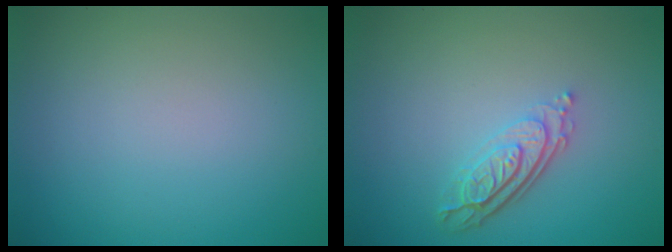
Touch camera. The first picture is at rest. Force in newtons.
{"total": 3.6, "press": 2.6, "slide": 2.5}